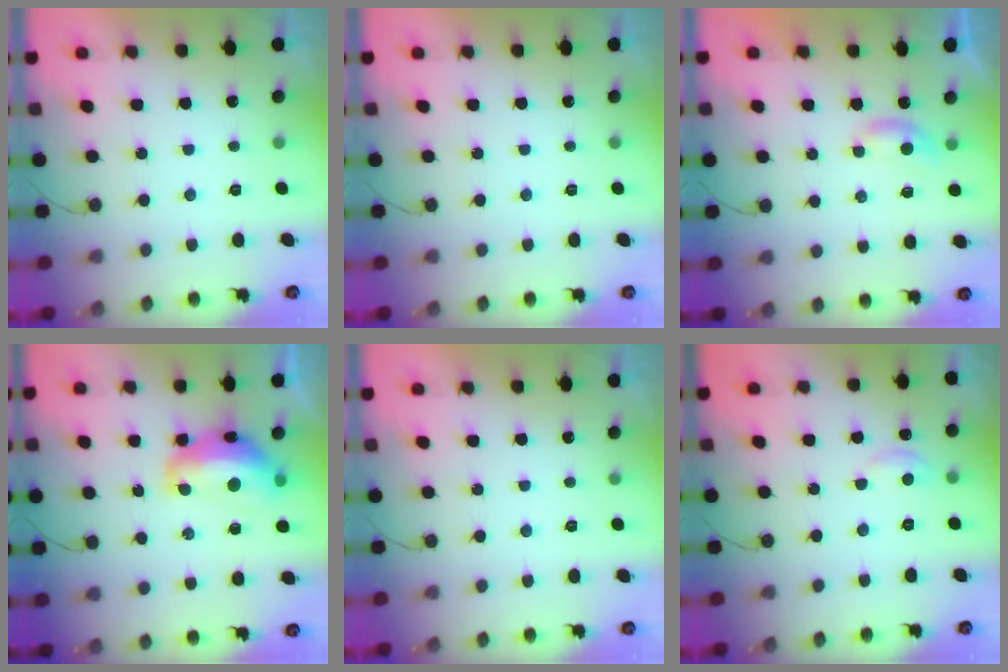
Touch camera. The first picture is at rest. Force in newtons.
{"total": 0.0}
{"total": 4.7, "press": 4.6, "slide": 0.6}
{"total": 14.1, "press": 14.0, "slide": 1.3}
{"total": 0.0}
{"total": 4.0, "press": 4.0, "slide": 0.5}